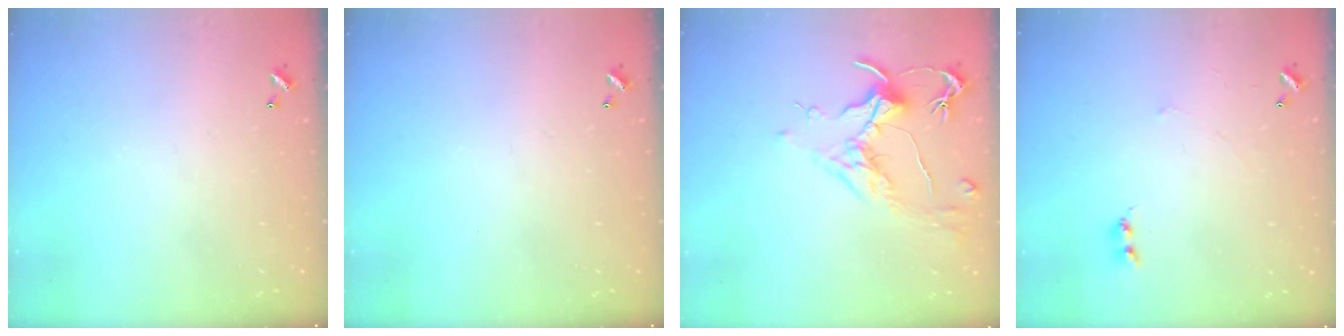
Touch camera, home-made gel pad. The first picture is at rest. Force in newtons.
{"total": 0.0}
{"total": 1.8, "press": 1.5, "slide": 0.9}
{"total": 2.6, "press": 2.6, "slide": 0.4}